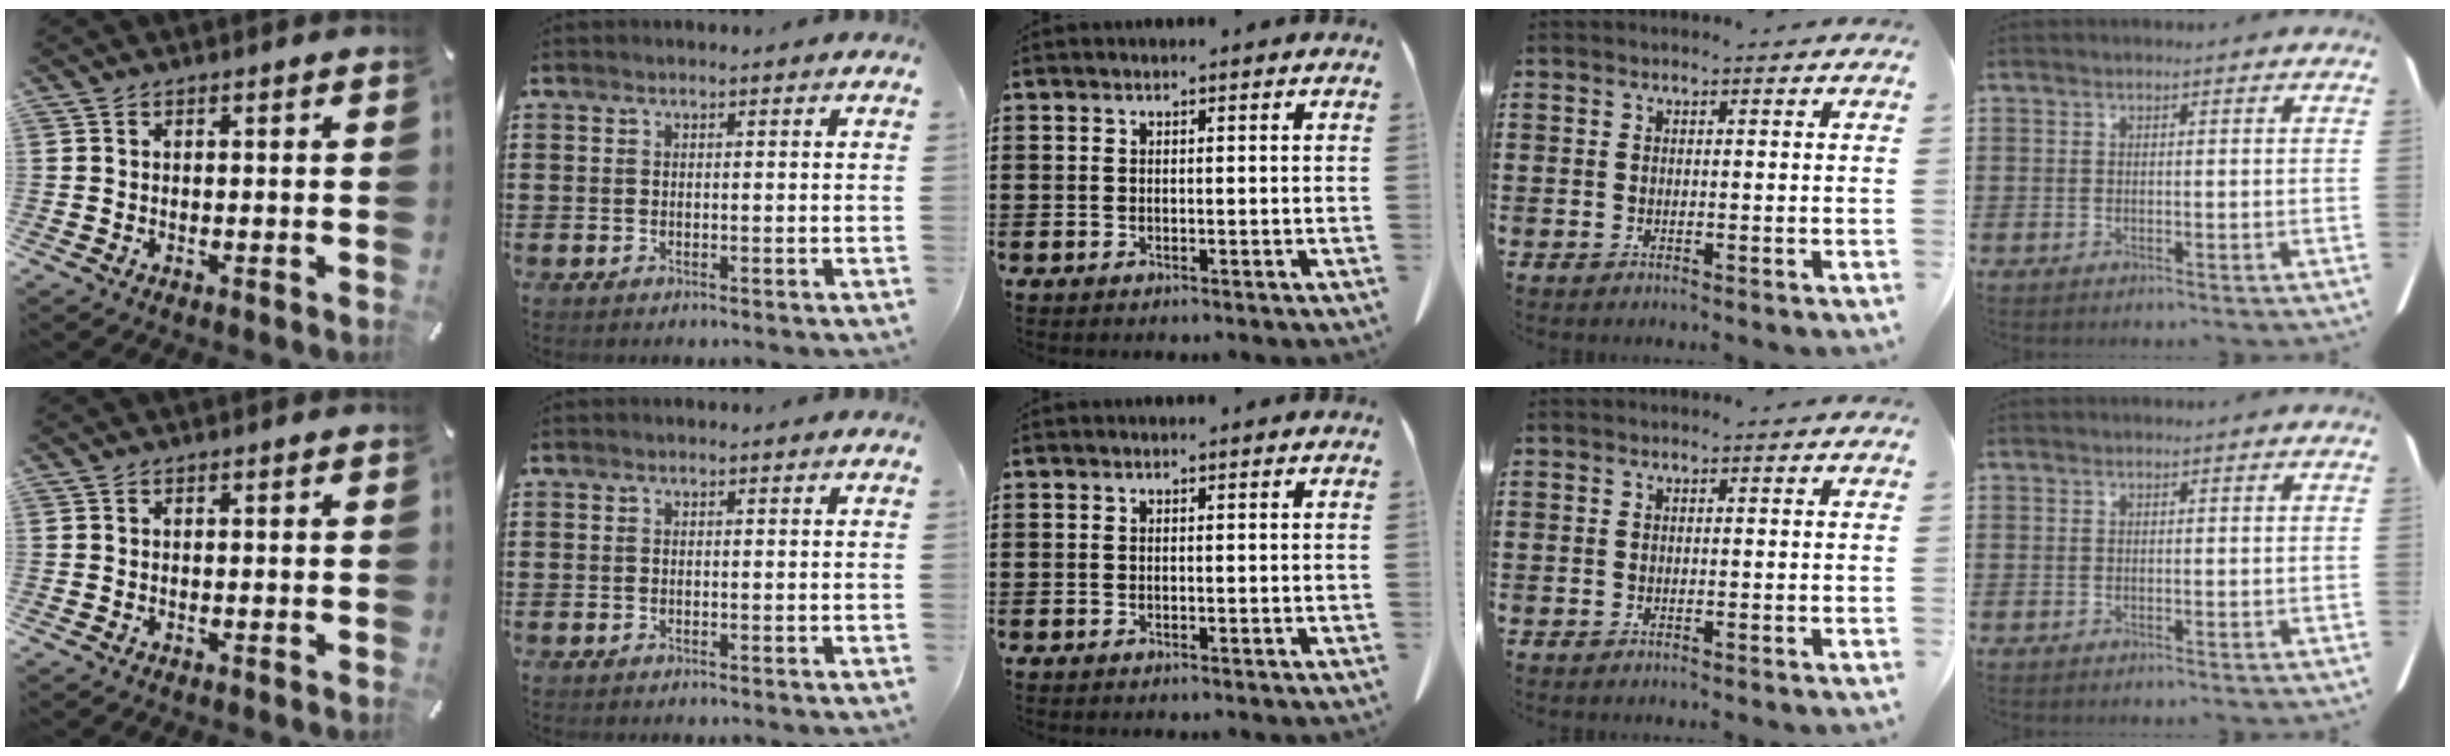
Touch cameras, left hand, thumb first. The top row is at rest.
{}